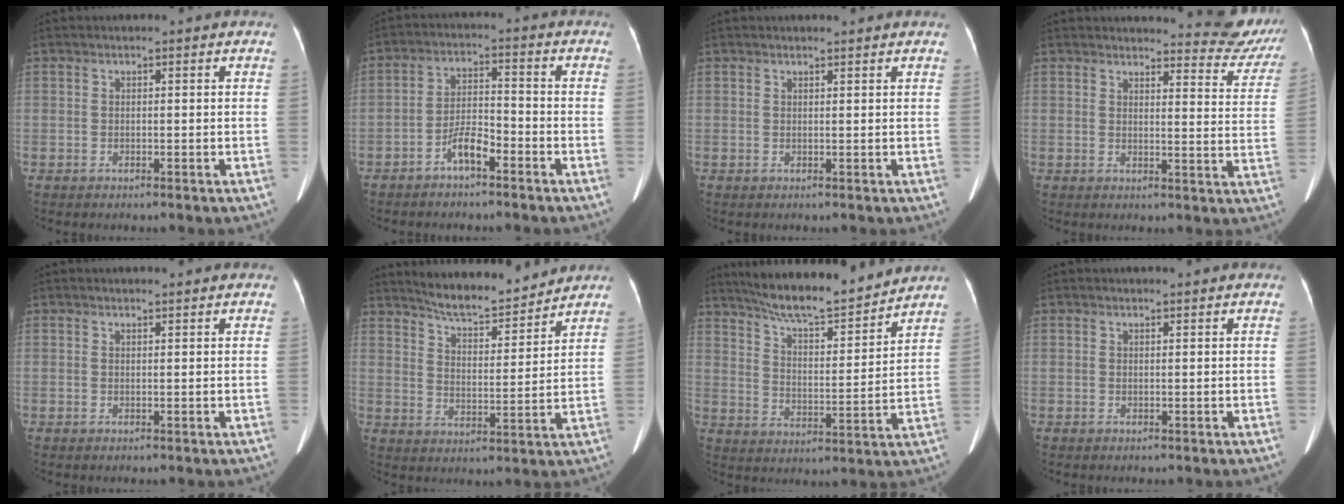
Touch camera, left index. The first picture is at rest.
{"total": 4.9, "force": [-3.2, 1.3, 3.4], "torque": [-0.072, 0.012, -0.059]}
{"total": 1.6, "force": [1.5, 0.1, 0.3], "torque": [-0.013, 0.009, 0.018]}
{"total": 10.0, "force": [9.9, 1.2, 0.7], "torque": [0.014, -0.063, 0.090]}
{"total": 1.9, "force": [1.9, 0.2, 0.4], "torque": [-0.013, 0.009, 0.021]}
{"total": 10.7, "force": [10.3, 1.1, 2.7], "torque": [-0.049, 0.000, 0.164]}
{"total": 15.4, "force": [14.1, 1.1, 6.1], "torque": [-0.105, -0.001, 0.224]}
{"total": 1.3, "force": [1.3, 0.1, 0.3], "torque": [-0.013, 0.009, 0.016]}